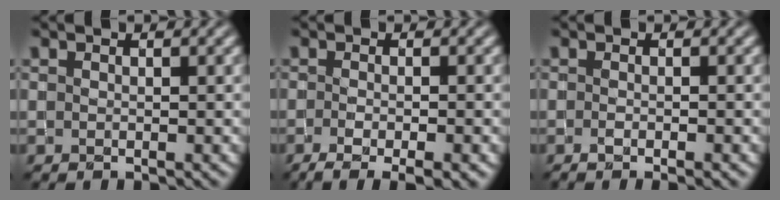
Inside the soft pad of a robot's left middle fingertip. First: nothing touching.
{"total": 4.5, "force": [-2.4, 1.2, 3.6], "torque": [-0.051, -0.009, -0.035]}
{"total": 2.1, "force": [-1.0, 0.7, 1.7], "torque": [-0.020, -0.004, -0.013]}